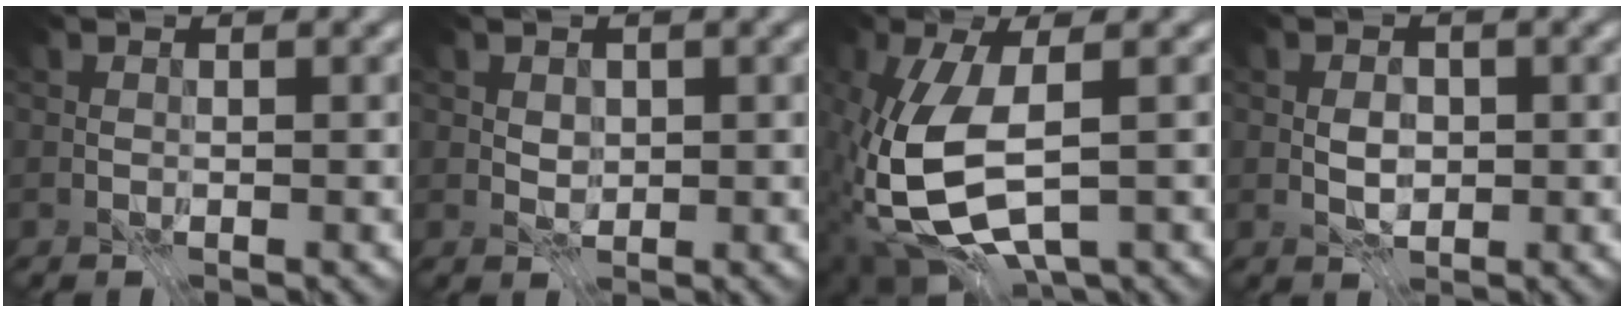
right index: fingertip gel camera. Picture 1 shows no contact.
{"total": 1.3, "force": [0.3, 1.0, 0.7], "torque": [-0.018, -0.007, 0.012]}
{"total": 10.8, "force": [-3.0, 5.4, 8.9], "torque": [-0.214, -0.025, -0.053]}
{"total": 1.6, "force": [-0.6, 1.0, 1.1], "torque": [-0.018, -0.002, -0.015]}